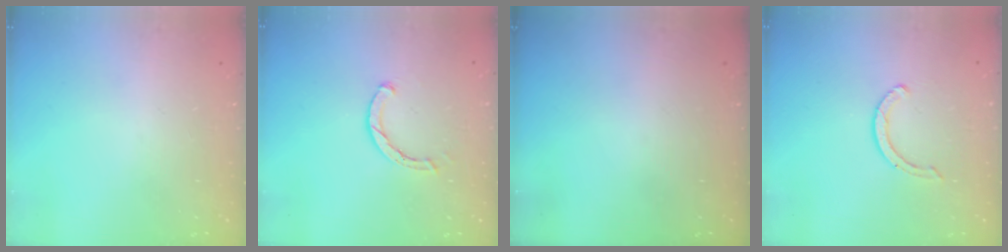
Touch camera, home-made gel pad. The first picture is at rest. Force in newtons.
{"total": 2.0, "press": 2.0, "slide": 0.2}
{"total": 0.0}
{"total": 2.9, "press": 2.9, "slide": 0.4}